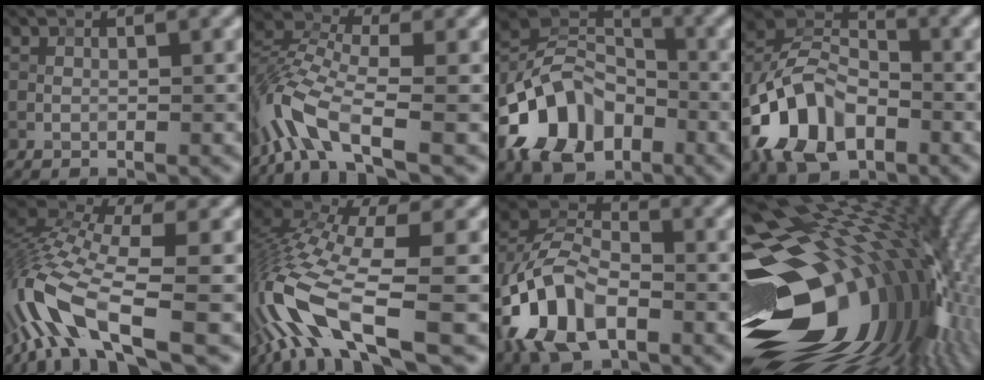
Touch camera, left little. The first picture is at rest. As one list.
[{"total": 6.1, "force": [-3.8, 1.8, 4.4], "torque": [-0.101, 0.006, -0.089]}, {"total": 9.3, "force": [-4.6, 6.2, 5.0], "torque": [-0.091, 0.010, -0.104]}, {"total": 9.8, "force": [-4.6, 6.1, 6.1], "torque": [-0.126, 0.008, -0.103]}, {"total": 10.2, "force": [-5.0, 3.2, 8.3], "torque": [-0.182, 0.010, -0.103]}, {"total": 12.9, "force": [-5.5, 3.8, 11.0], "torque": [-0.244, 0.002, -0.095]}, {"total": 10.2, "force": [-4.3, 5.9, 7.1], "torque": [-0.156, 0.007, -0.094]}, {"total": 21.2, "force": [-2.7, 13.9, 15.7], "torque": [-0.272, -0.020, -0.045]}]